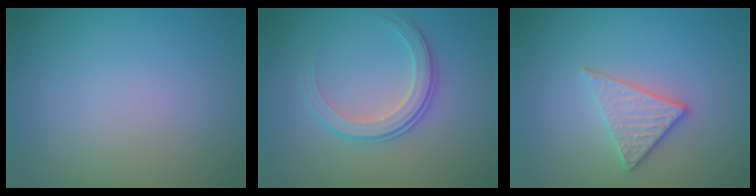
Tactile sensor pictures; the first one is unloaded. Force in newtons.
{"total": 3.2, "press": 2.8, "slide": 1.6}
{"total": 2.7, "press": 2.6, "slide": 1.0}